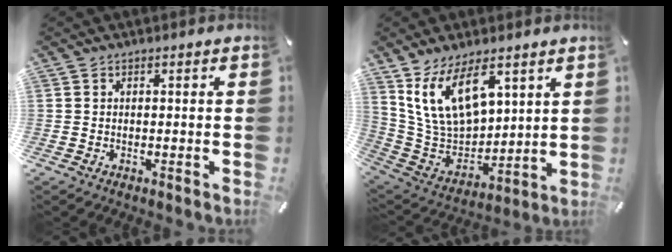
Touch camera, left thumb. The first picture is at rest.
{"total": 15.4, "force": [8.7, 8.9, 9.2], "torque": [-0.200, -0.036, 0.163]}